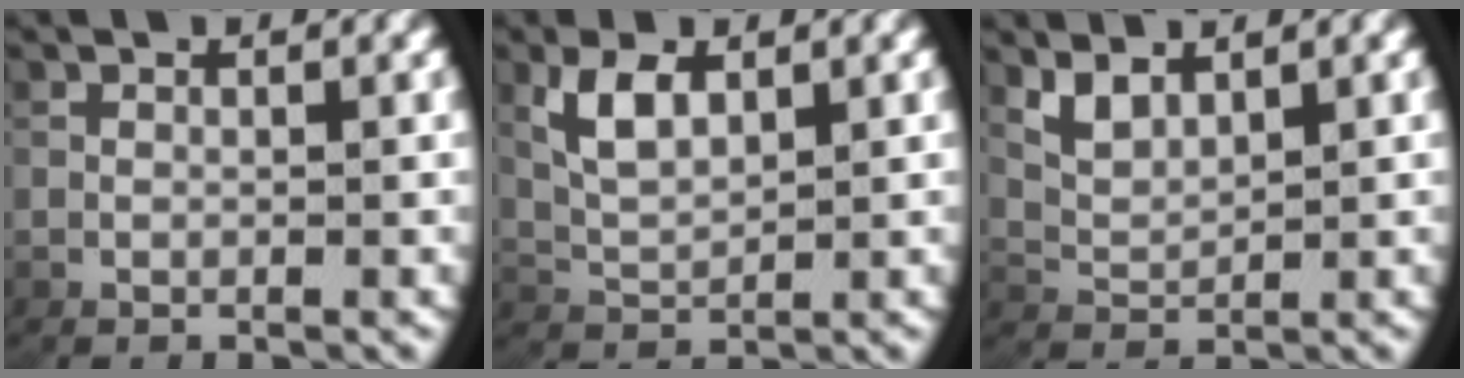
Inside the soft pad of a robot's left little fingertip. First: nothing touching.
{"total": 2.9, "force": [1.4, 1.0, 2.3], "torque": [-0.055, -0.003, 0.036]}
{"total": 2.1, "force": [1.7, 0.6, 1.1], "torque": [-0.033, -0.003, 0.040]}